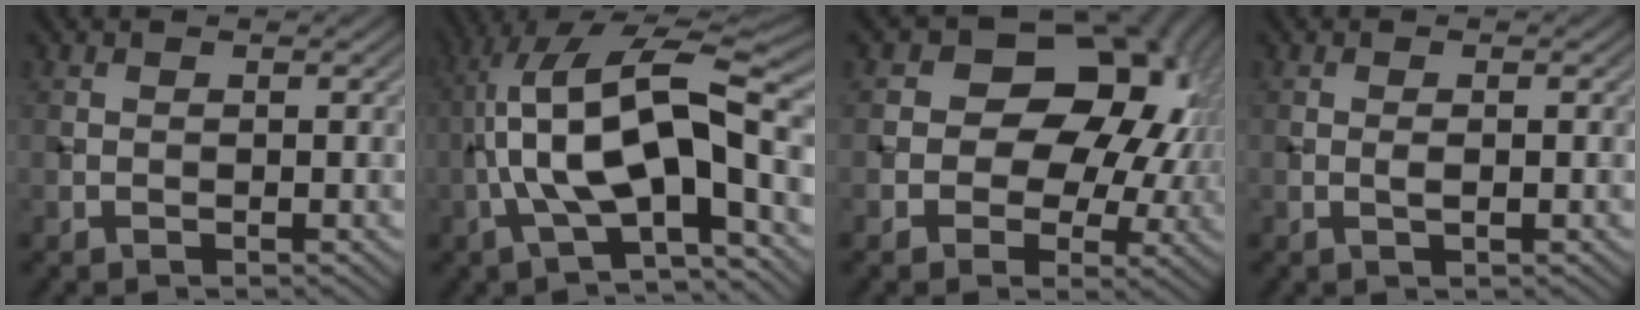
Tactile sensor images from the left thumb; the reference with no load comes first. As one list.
[{"total": 14.1, "force": [-2.0, 4.7, 13.1], "torque": [-0.245, 0.015, -0.040]}, {"total": 14.5, "force": [2.1, 11.1, 9.2], "torque": [-0.115, 0.015, 0.008]}, {"total": 1.0, "force": [-0.1, 0.1, 1.0], "torque": [-0.020, 0.001, -0.002]}]